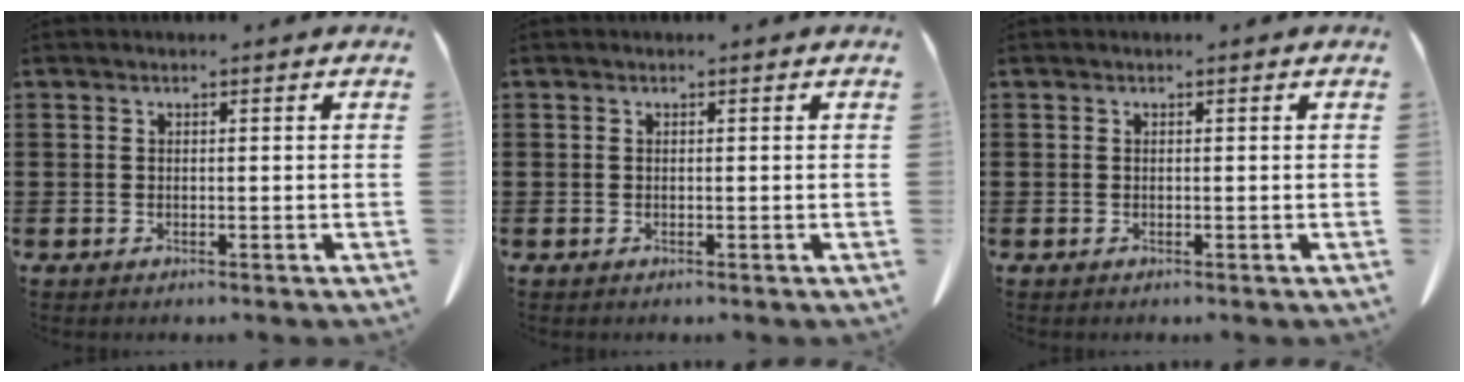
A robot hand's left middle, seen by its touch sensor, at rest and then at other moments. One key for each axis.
{"total": 0.0}
{"total": 0.0}